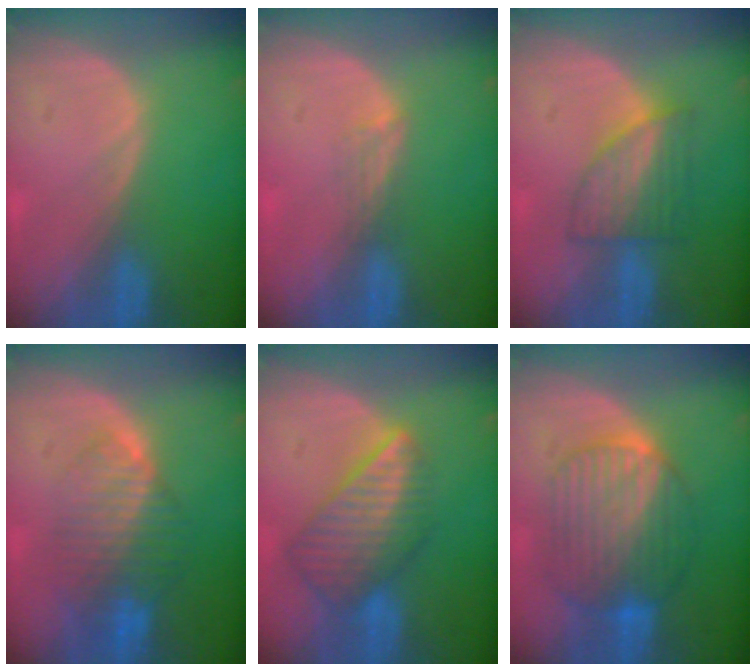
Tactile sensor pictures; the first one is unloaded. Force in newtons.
{"total": 1.8, "press": 1.3, "slide": 1.2}
{"total": 5.8, "press": 5.7, "slide": 0.8}
{"total": 8.3, "press": 7.1, "slide": 4.4}
{"total": 8.7, "press": 7.6, "slide": 4.1}
{"total": 9.7, "press": 9.7, "slide": 1.0}